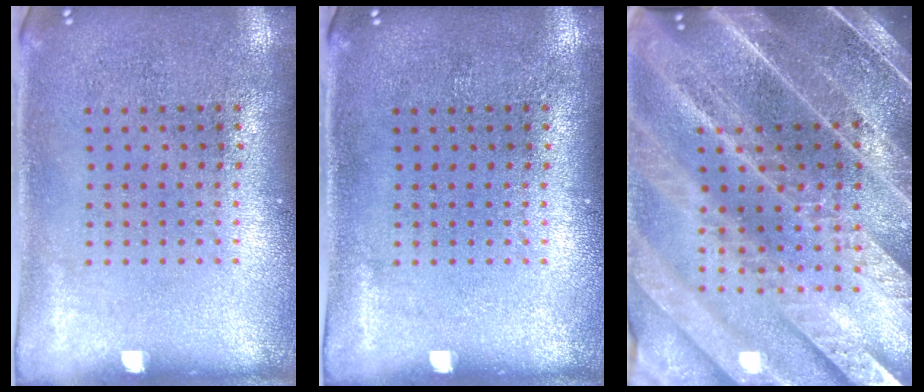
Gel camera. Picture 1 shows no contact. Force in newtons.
{"total": 0.0}
{"total": 5.5, "press": 4.6, "slide": 2.9}